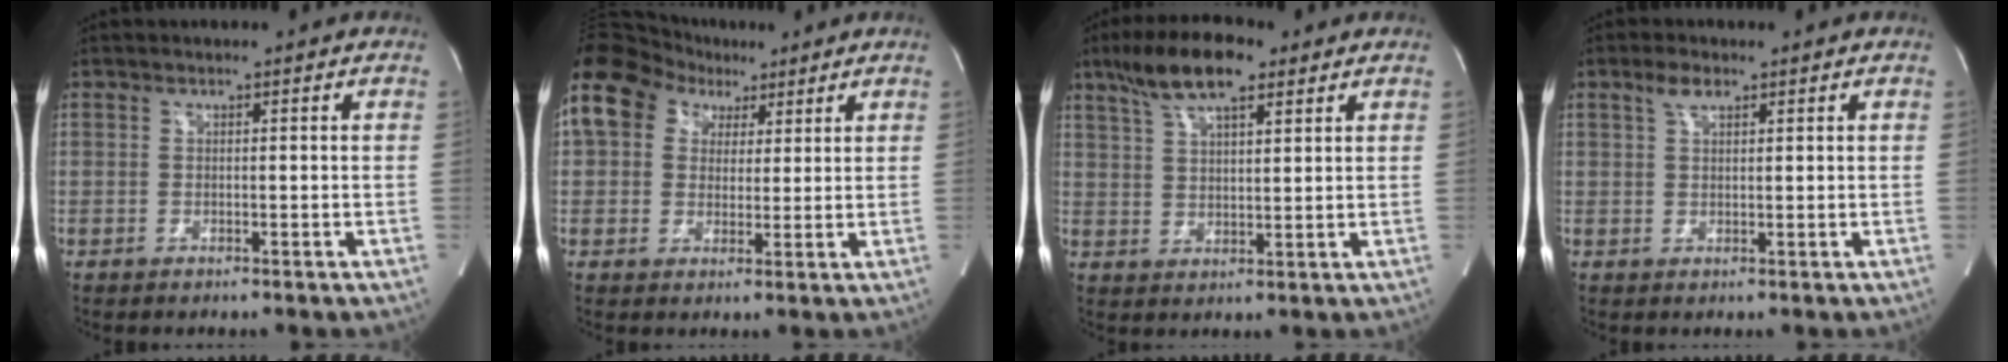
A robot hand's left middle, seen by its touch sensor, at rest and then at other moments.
{"total": 14.4, "force": [6.9, 10.9, 6.5], "torque": [-0.156, 0.069, 0.121]}
{"total": 10.2, "force": [6.6, 2.9, 7.1], "torque": [-0.135, 0.019, 0.119]}
{"total": 2.7, "force": [1.7, 1.1, 1.8], "torque": [-0.041, 0.009, 0.035]}